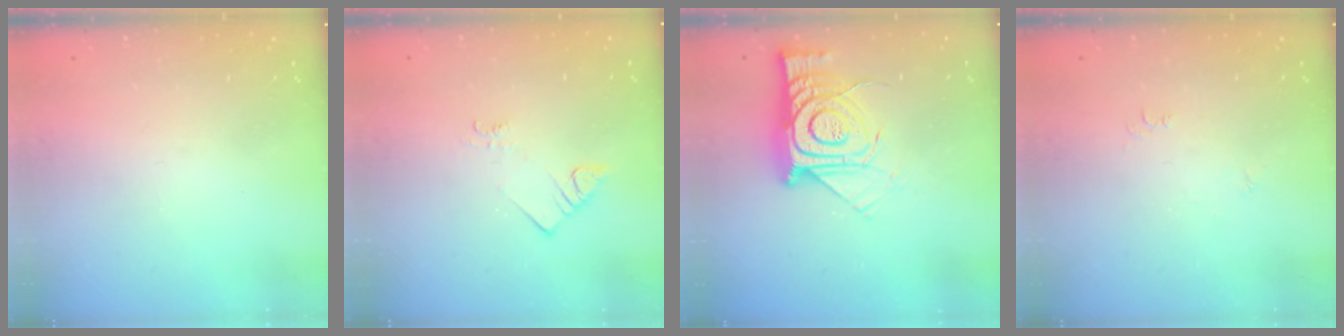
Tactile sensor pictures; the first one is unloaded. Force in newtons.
{"total": 2.1, "press": 2.0, "slide": 0.5}
{"total": 16.7, "press": 16.6, "slide": 1.8}
{"total": 4.0, "press": 4.0, "slide": 0.6}